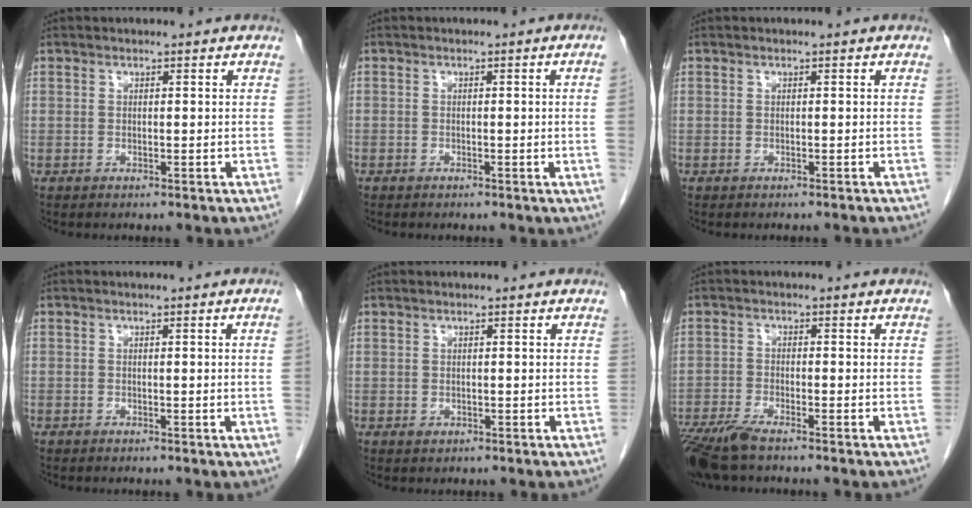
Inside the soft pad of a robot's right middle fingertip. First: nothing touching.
{"total": 1.6, "force": [-0.3, -0.6, 1.4], "torque": [-0.015, 0.000, -0.005]}
{"total": 2.0, "force": [-1.8, 0.2, 0.7], "torque": [-0.013, -0.002, -0.022]}
{"total": 1.1, "force": [-0.2, -0.5, 1.0], "torque": [-0.008, 0.001, -0.004]}
{"total": 0.7, "force": [-0.2, 0.5, 0.3], "torque": [-0.007, 0.000, -0.001]}
{"total": 7.2, "force": [-5.6, 1.3, 4.3], "torque": [-0.085, -0.018, -0.104]}